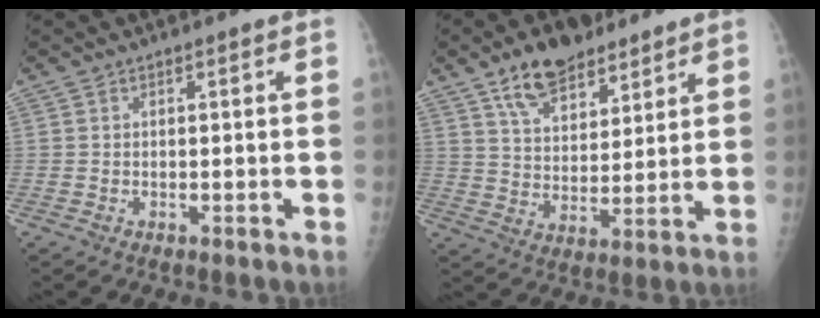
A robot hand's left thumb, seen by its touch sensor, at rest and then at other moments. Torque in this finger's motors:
{"motor_torque": [0.82, 0.11, 0.76, -0.41, 0.09]}